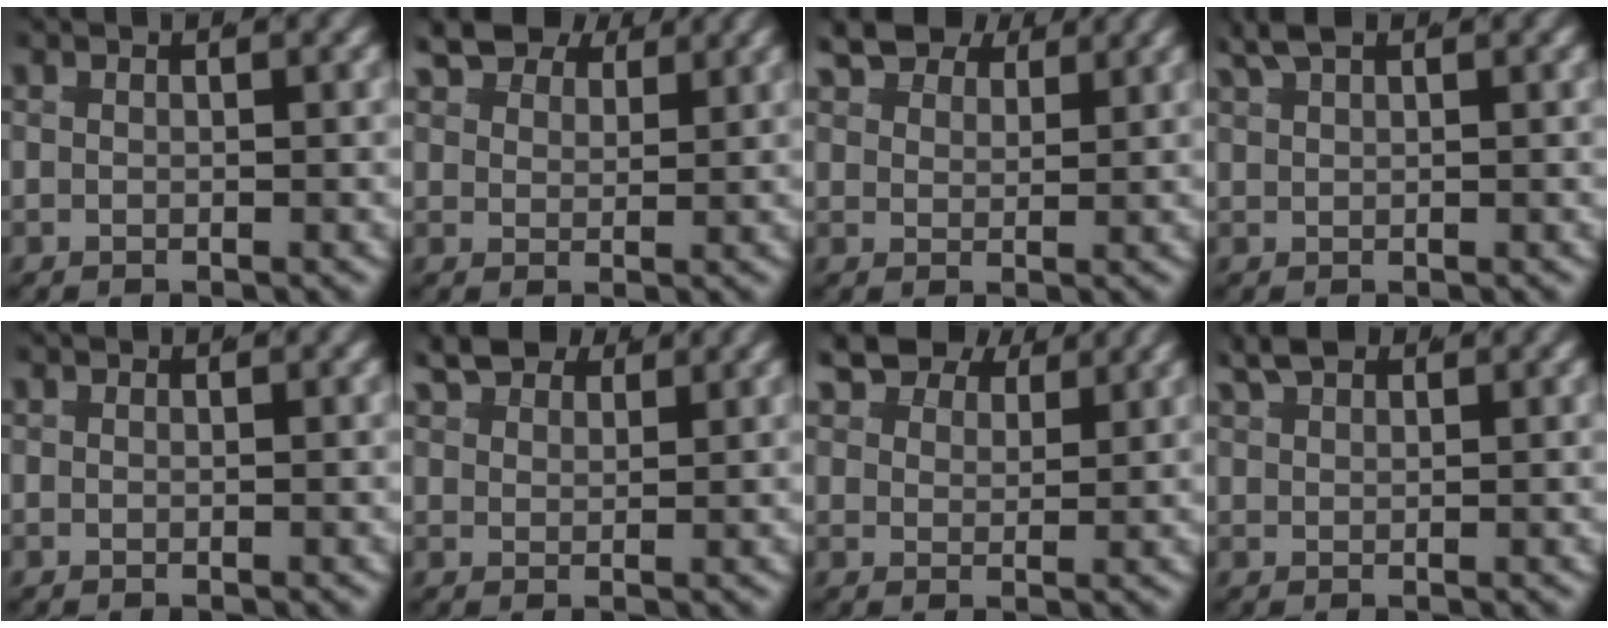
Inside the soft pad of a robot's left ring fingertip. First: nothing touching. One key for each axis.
{"total": 5.5, "fx": 4.1, "fy": 2.7, "fz": 2.4, "tx": -0.038, "ty": 0.003, "tz": 0.061}
{"total": 5.0, "fx": 3.8, "fy": 2.3, "fz": 2.2, "tx": -0.035, "ty": 0.002, "tz": 0.058}
{"total": 1.5, "fx": 1.4, "fy": 0.2, "fz": 0.6, "tx": -0.019, "ty": 0.002, "tz": 0.027}
{"total": 0.0}
{"total": 2.9, "fx": 2.4, "fy": 1.1, "fz": 1.1, "tx": -0.022, "ty": -0.005, "tz": 0.043}
{"total": 6.8, "fx": 4.8, "fy": 3.7, "fz": 3.1, "tx": -0.045, "ty": 0.008, "tz": 0.068}
{"total": 1.8, "fx": 1.7, "fy": 0.4, "fz": 0.6, "tx": -0.018, "ty": -0.001, "tz": 0.034}